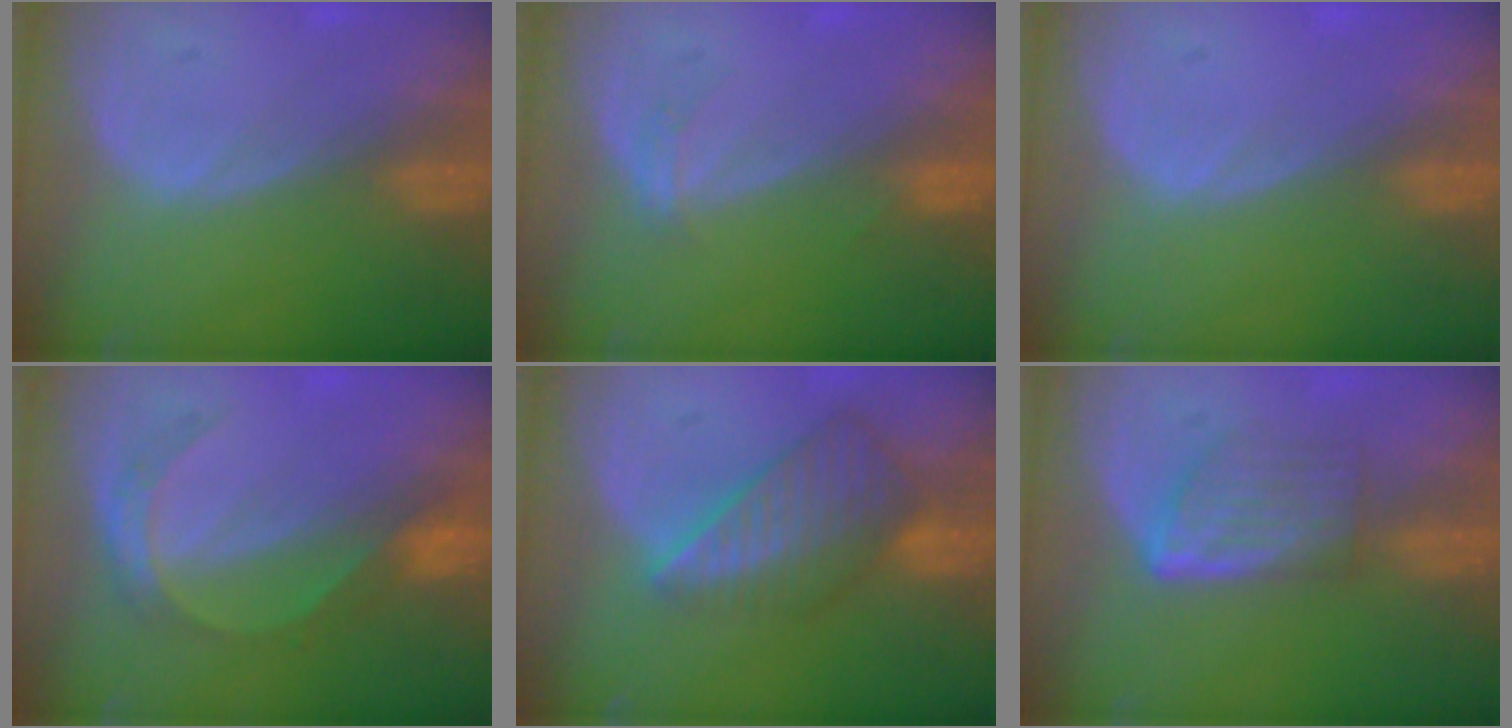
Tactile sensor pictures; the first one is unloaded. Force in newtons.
{"total": 1.5, "press": 1.4, "slide": 0.3}
{"total": 0.5, "press": 0.1, "slide": 0.5}
{"total": 4.7, "press": 4.7, "slide": 0.7}
{"total": 8.7, "press": 7.6, "slide": 4.3}
{"total": 5.9, "press": 5.3, "slide": 2.6}